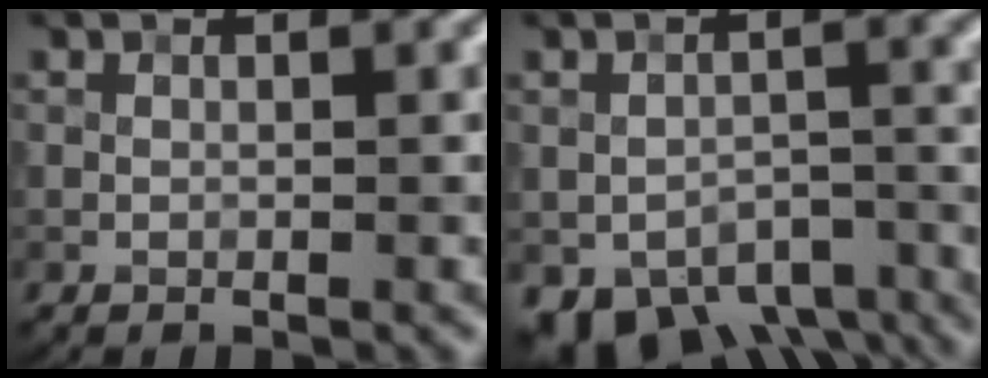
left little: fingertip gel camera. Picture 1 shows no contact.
{"total": 7.9, "force": [-5.2, 4.5, 4.0], "torque": [-0.060, -0.024, -0.070]}